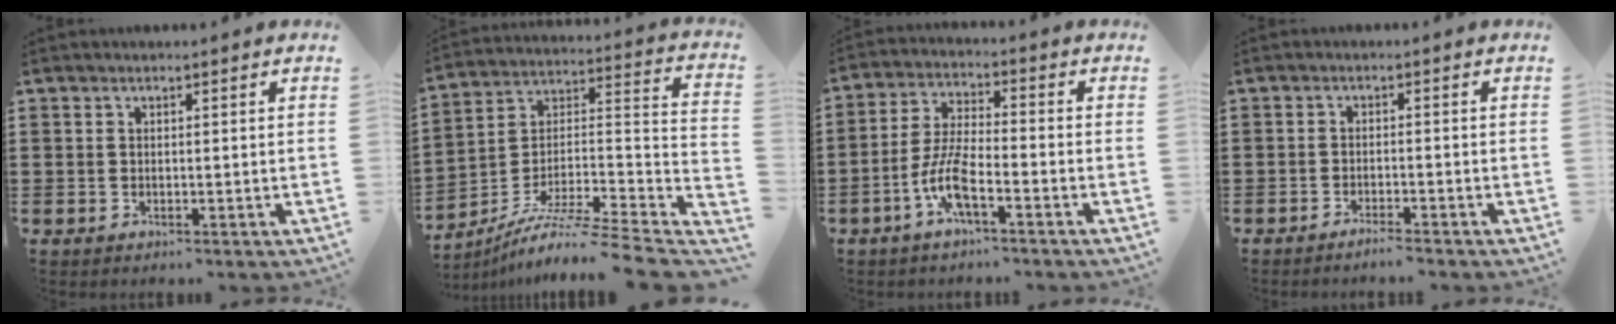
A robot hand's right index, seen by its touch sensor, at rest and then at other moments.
{"total": 8.0, "force": [-6.4, 0.0, 4.8], "torque": [-0.086, -0.013, -0.134]}
{"total": 7.3, "force": [-3.8, 1.6, 6.0], "torque": [-0.147, -0.012, -0.078]}
{"total": 1.6, "force": [-1.6, -0.1, 0.4], "torque": [-0.006, 0.003, -0.030]}